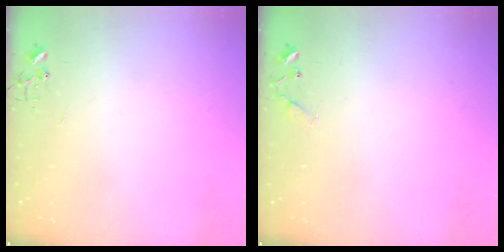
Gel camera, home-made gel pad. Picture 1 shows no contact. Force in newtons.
{"total": 6.5, "press": 6.5, "slide": 0.6}